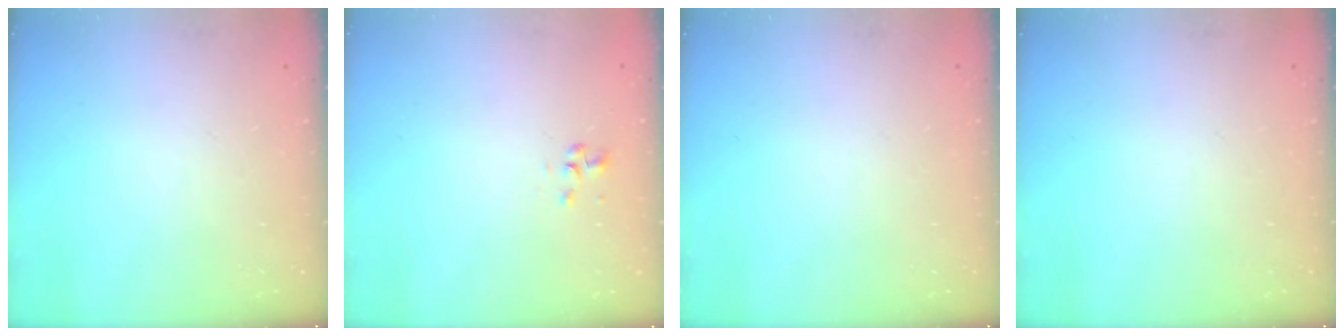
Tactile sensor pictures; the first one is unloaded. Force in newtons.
{"total": 1.7, "press": 1.6, "slide": 0.6}
{"total": 0.0}
{"total": 0.0}